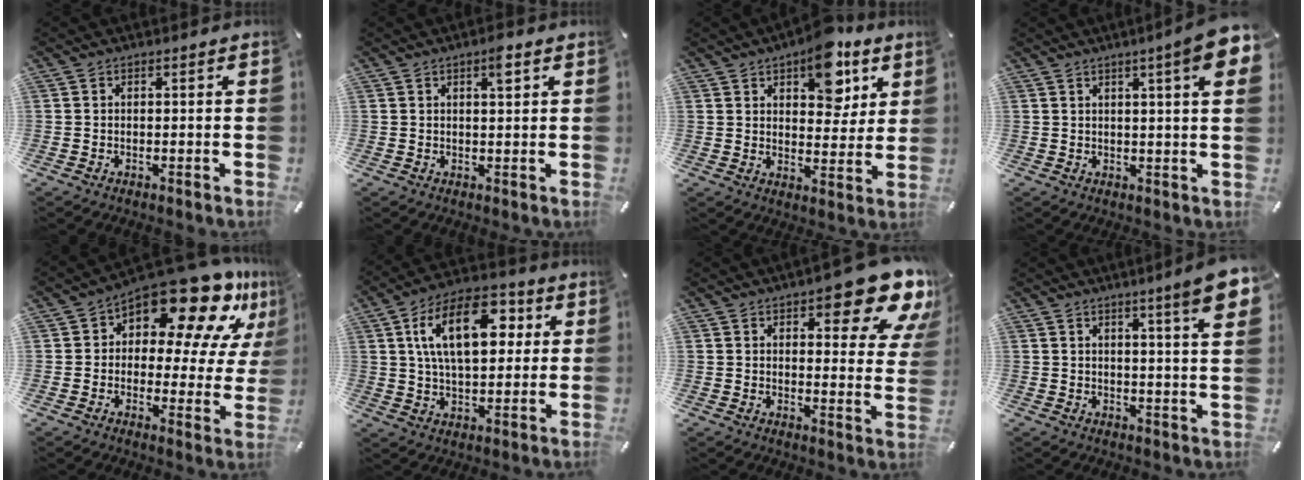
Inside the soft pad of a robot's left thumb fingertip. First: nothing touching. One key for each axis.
{"total": 3.1, "fx": 1.5, "fy": 0.8, "fz": 2.6, "tx": -0.039, "ty": -0.001, "tz": 0.021}
{"total": 12.7, "fx": 7.3, "fy": 6.9, "fz": 7.7, "tx": -0.098, "ty": -0.030, "tz": 0.125}
{"total": 8.8, "fx": 4.1, "fy": 0.6, "fz": 7.8, "tx": -0.118, "ty": -0.017, "tz": 0.062}
{"total": 18.7, "fx": 12.3, "fy": 8.3, "fz": 11.4, "tx": -0.161, "ty": -0.094, "tz": 0.204}
{"total": 17.5, "fx": 5.5, "fy": 9.9, "fz": 13.4, "tx": -0.241, "ty": 0.005, "tz": 0.089}
{"total": 15.9, "fx": 10.3, "fy": 5.9, "fz": 10.5, "tx": -0.127, "ty": -0.068, "tz": 0.168}
{"total": 9.7, "fx": 5.4, "fy": 0.4, "fz": 8.0, "tx": -0.119, "ty": -0.028, "tz": 0.083}